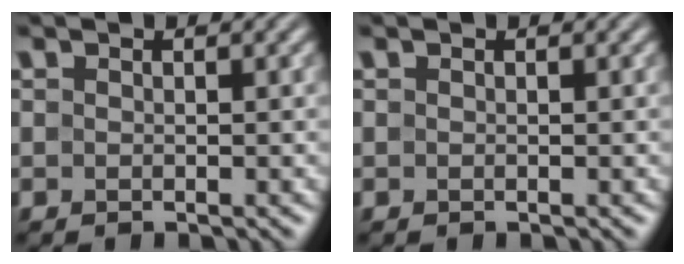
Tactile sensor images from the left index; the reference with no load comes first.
{"total": 0.0}